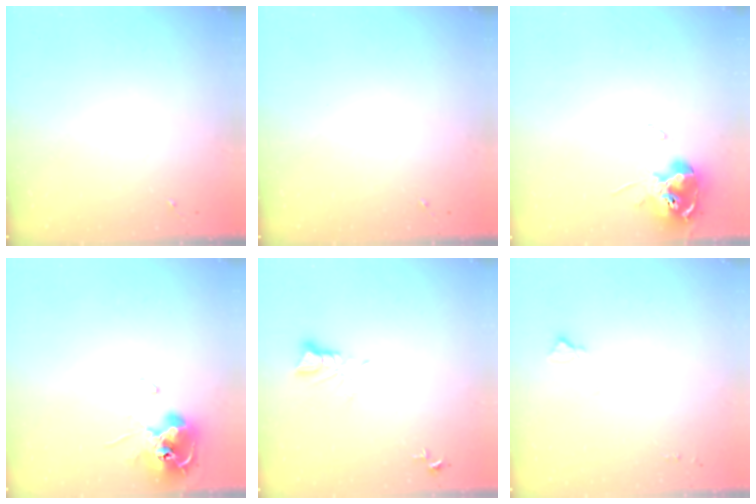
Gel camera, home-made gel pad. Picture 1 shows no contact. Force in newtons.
{"total": 0.0}
{"total": 11.0, "press": 10.9, "slide": 1.3}
{"total": 11.3, "press": 11.3, "slide": 0.6}
{"total": 3.8, "press": 3.8, "slide": 0.4}
{"total": 4.4, "press": 4.3, "slide": 0.6}